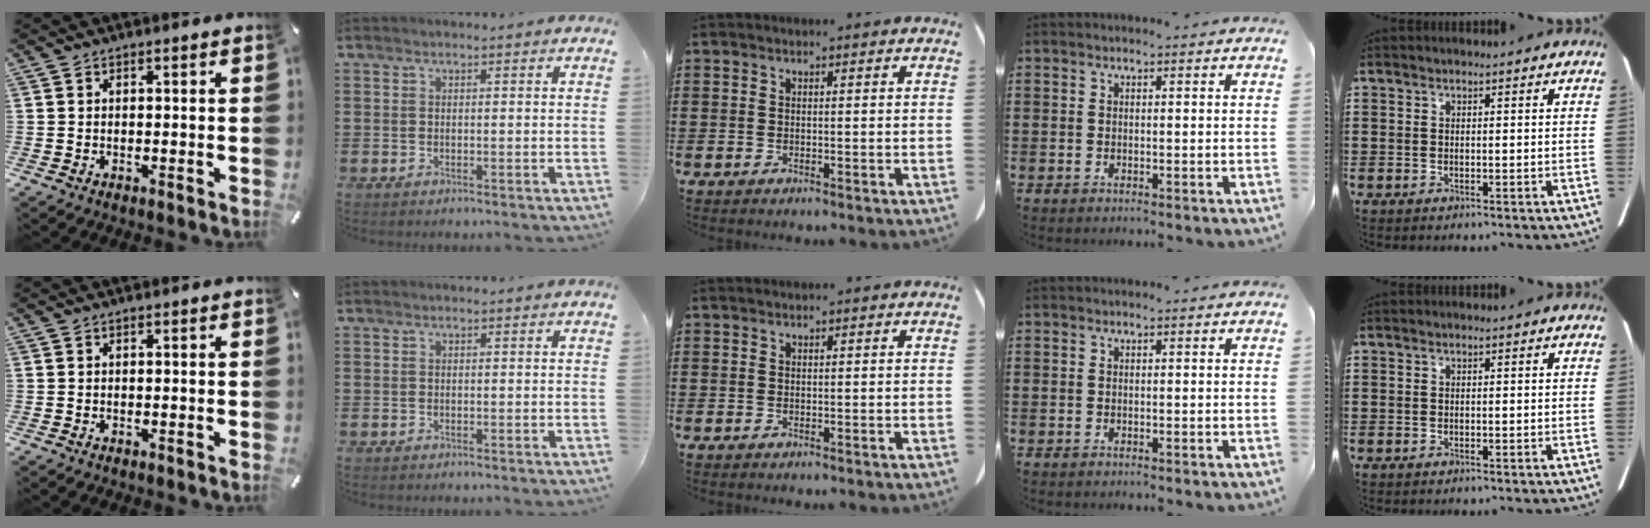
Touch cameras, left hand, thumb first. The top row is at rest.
{}